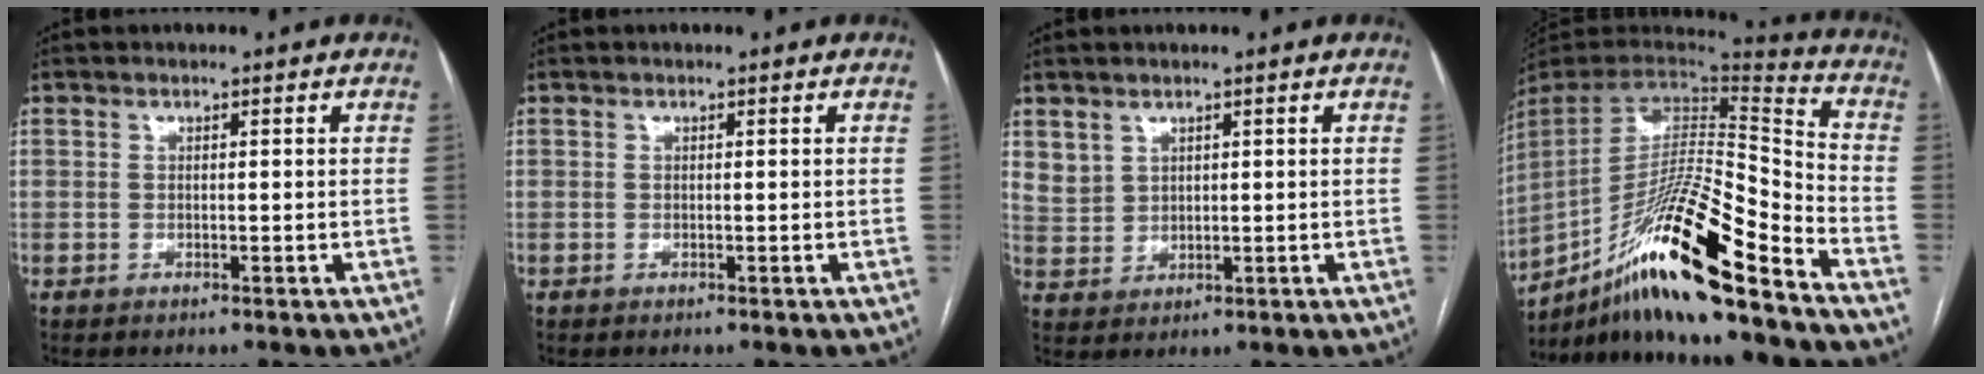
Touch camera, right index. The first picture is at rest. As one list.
[{"total": 0.0}, {"total": 3.7, "force": [2.5, 2.6, 0.8], "torque": [-0.015, 0.002, 0.059]}, {"total": 22.7, "force": [-15.6, 1.3, 16.4], "torque": [-0.293, -0.010, -0.282]}]